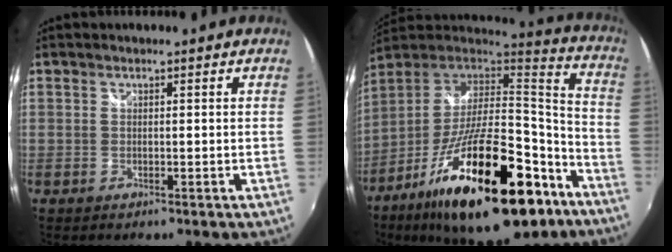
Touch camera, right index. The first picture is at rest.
{"total": 33.2, "force": [-17.7, 12.3, 25.3], "torque": [-0.428, -0.015, -0.274]}